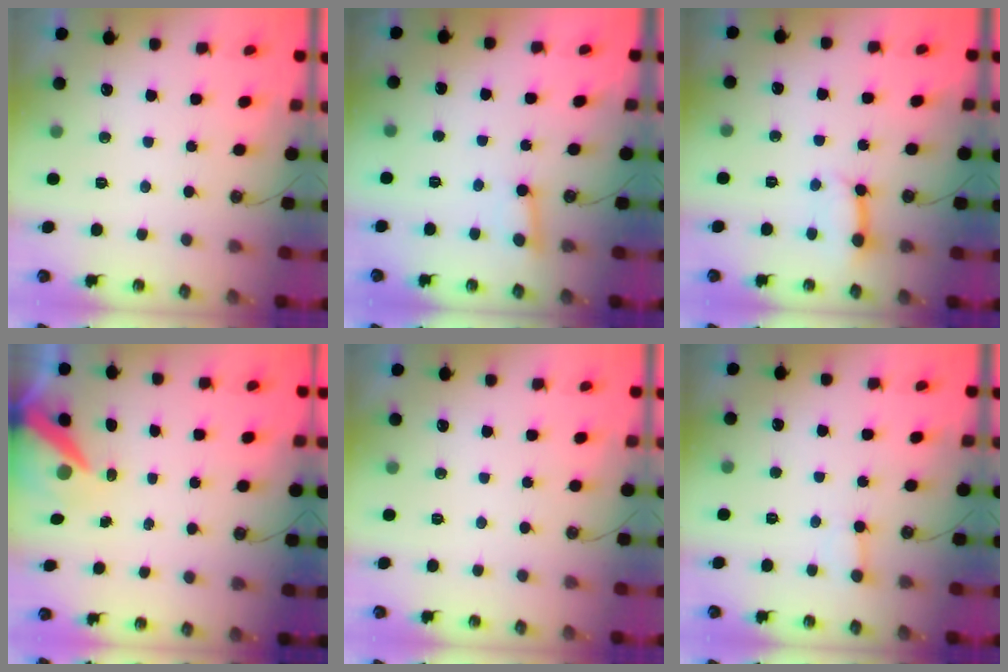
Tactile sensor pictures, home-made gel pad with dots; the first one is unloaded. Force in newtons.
{"total": 2.8, "press": 2.7, "slide": 0.6}
{"total": 8.9, "press": 8.8, "slide": 1.1}
{"total": 9.0, "press": 9.0, "slide": 0.8}
{"total": 0.0}
{"total": 2.5, "press": 2.5, "slide": 0.1}